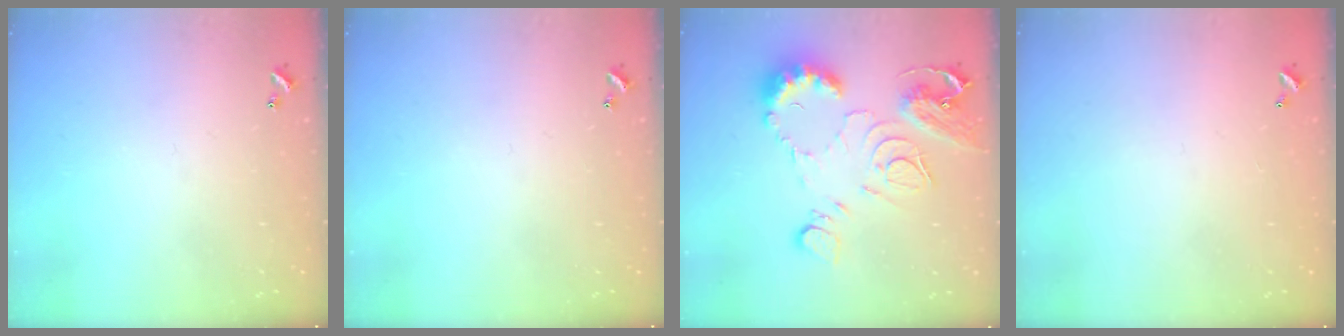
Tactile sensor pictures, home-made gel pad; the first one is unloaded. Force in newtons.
{"total": 0.0}
{"total": 12.9, "press": 12.9, "slide": 1.1}
{"total": 2.8, "press": 2.8, "slide": 0.1}